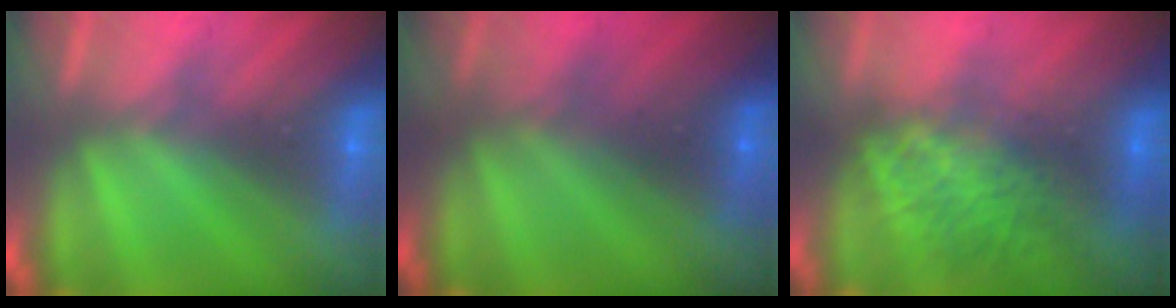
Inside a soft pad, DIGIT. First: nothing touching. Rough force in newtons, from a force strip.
{"total": 1.8}
{"total": 7.8}